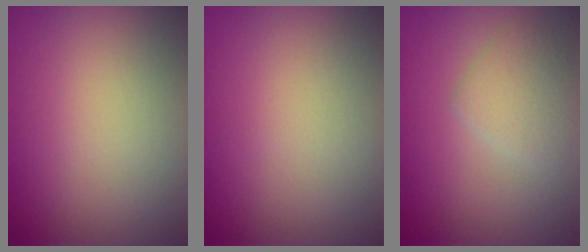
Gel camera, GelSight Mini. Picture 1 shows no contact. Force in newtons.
{"total": 0.0}
{"total": 2.6, "press": 2.6, "slide": 0.0}